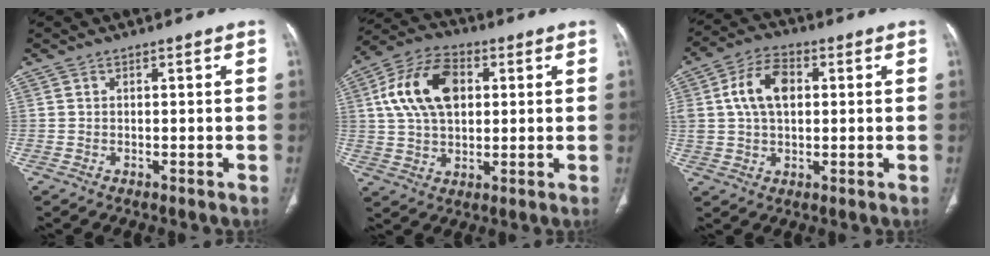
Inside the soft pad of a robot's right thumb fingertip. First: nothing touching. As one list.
[{"total": 14.6, "force": [3.3, 9.3, 10.8], "torque": [-0.190, 0.013, 0.055]}, {"total": 9.8, "force": [1.9, 6.2, 7.4], "torque": [-0.131, 0.013, 0.033]}]